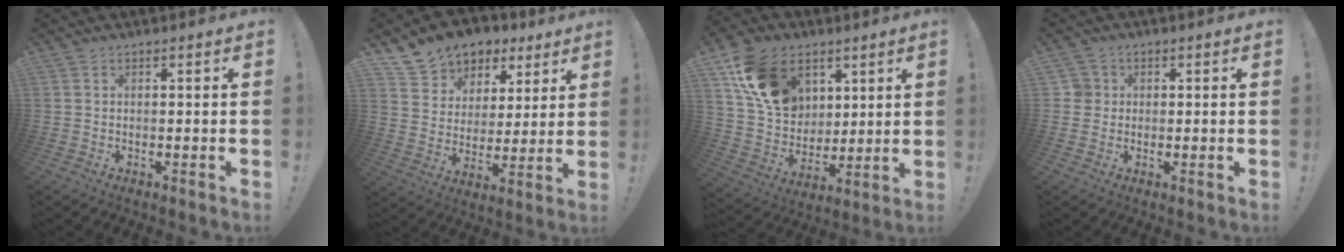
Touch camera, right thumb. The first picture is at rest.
{"total": 9.5, "force": [6.2, 7.0, 1.5], "torque": [-0.023, -0.051, 0.119]}
{"total": 18.1, "force": [8.6, 13.2, 8.9], "torque": [-0.143, -0.036, 0.169]}
{"total": 3.4, "force": [0.4, 3.3, 0.7], "torque": [-0.008, 0.007, 0.008]}